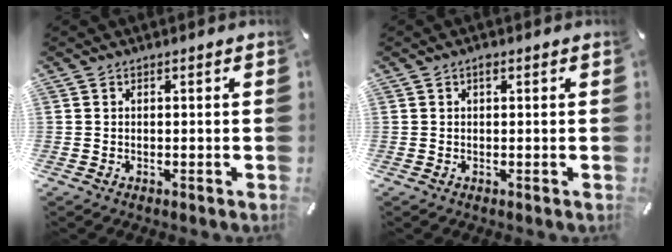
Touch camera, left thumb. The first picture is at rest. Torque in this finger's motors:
{"motor_torque": [0.13, -0.03, 0.16, 0.05, 0.00]}